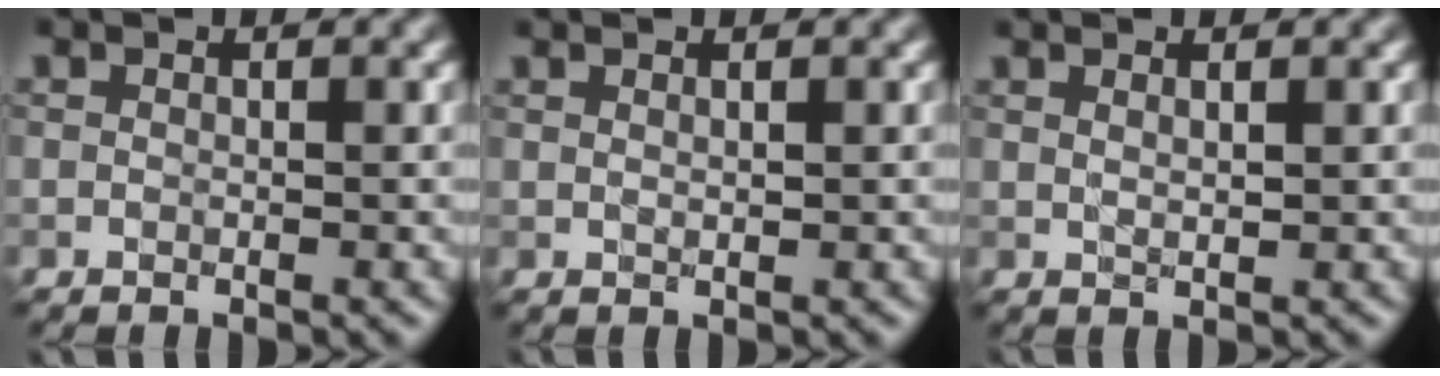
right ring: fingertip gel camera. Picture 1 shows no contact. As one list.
[{"total": 0.5, "force": [0.3, -0.1, 0.4], "torque": [-0.012, 0.002, 0.011]}, {"total": 0.9, "force": [0.5, 0.0, 0.7], "torque": [-0.017, 0.002, 0.014]}]